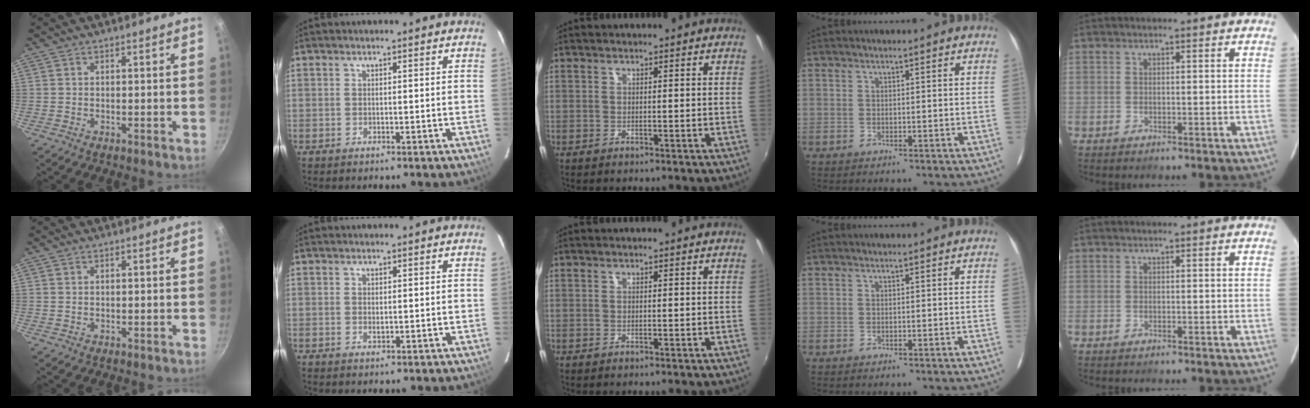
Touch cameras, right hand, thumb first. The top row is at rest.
{"index": {"total": 0.9, "force": [0.1, 0.6, 0.6], "torque": [-0.012, 0.000, 0.002]}}